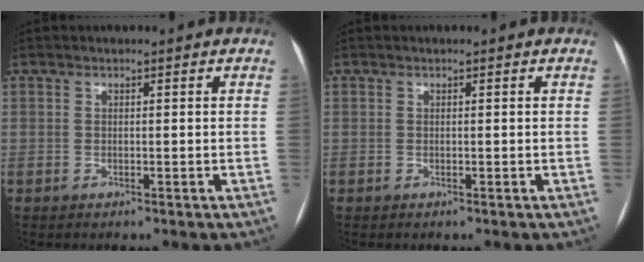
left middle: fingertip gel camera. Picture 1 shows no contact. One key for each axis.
{"total": 0.0}